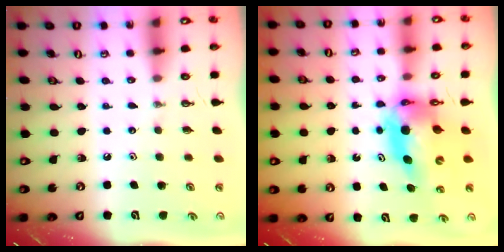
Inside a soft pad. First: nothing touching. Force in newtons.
{"total": 8.8, "press": 8.8, "slide": 0.8}